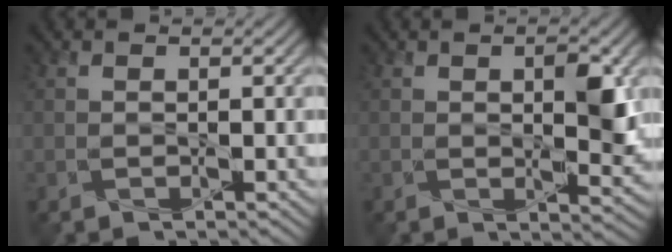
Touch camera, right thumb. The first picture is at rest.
{"total": 4.9, "force": [1.0, 1.9, 4.4], "torque": [-0.072, -0.008, 0.022]}